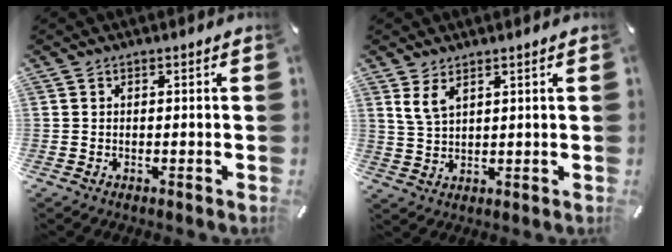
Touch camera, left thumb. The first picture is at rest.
{"total": 4.6, "force": [2.8, 2.1, 2.9], "torque": [-0.063, 0.000, 0.053]}